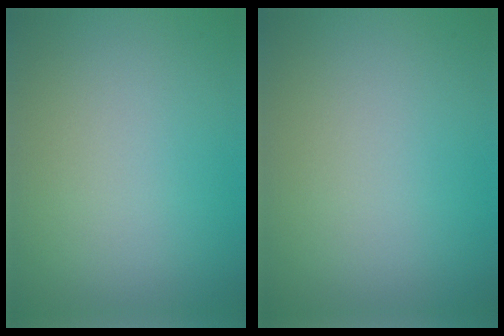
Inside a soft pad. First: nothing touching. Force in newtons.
{"total": 0.0}